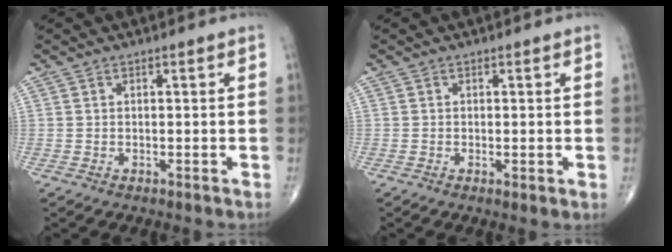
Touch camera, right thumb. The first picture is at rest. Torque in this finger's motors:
{"motor_torque": [-0.11, 0.01, 0.03, 0.05, -0.02]}